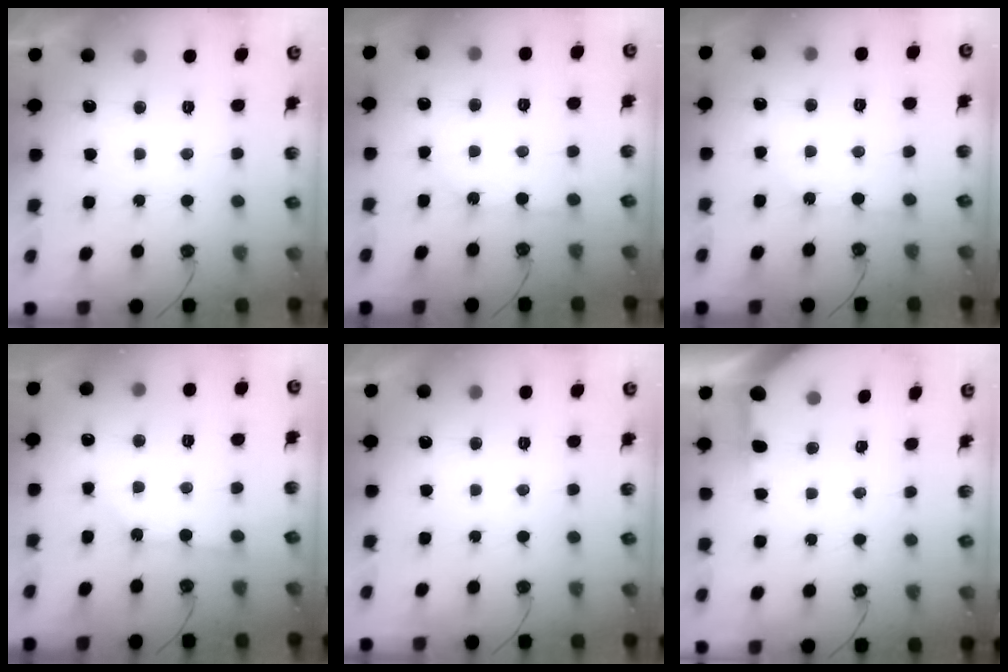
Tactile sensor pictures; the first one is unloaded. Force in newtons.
{"total": 2.6, "press": 2.6, "slide": 0.3}
{"total": 2.1, "press": 2.1, "slide": 0.3}
{"total": 2.3, "press": 2.2, "slide": 0.3}
{"total": 0.0}
{"total": 4.5, "press": 4.5, "slide": 0.2}